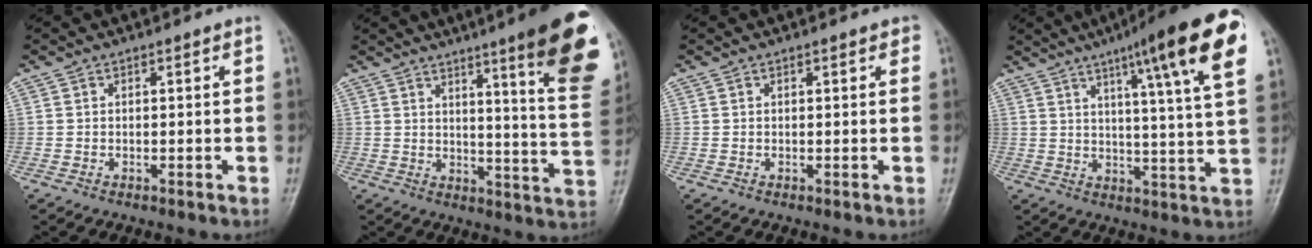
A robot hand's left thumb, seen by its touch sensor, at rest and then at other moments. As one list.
[{"total": 19.4, "force": [11.2, 2.3, 15.7], "torque": [-0.174, -0.062, 0.140]}, {"total": 1.2, "force": [0.6, 0.5, 0.9], "torque": [-0.009, 0.001, 0.005]}, {"total": 18.9, "force": [9.6, 2.0, 16.2], "torque": [-0.220, -0.026, 0.126]}]